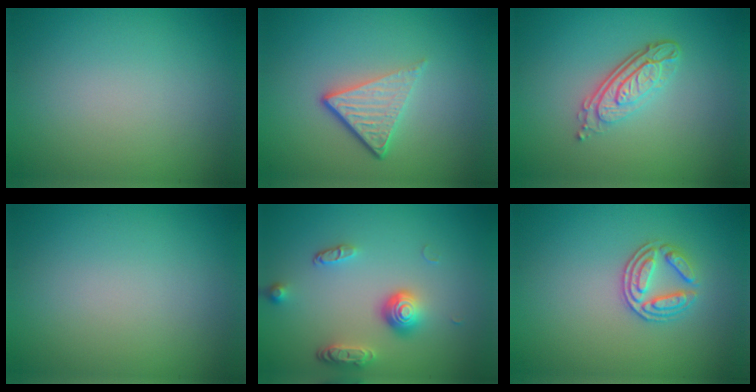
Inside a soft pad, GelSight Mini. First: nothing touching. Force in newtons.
{"total": 4.2, "press": 2.7, "slide": 3.2}
{"total": 4.3, "press": 3.0, "slide": 3.1}
{"total": 0.0}
{"total": 3.8, "press": 2.9, "slide": 2.6}
{"total": 2.9, "press": 2.6, "slide": 1.1}